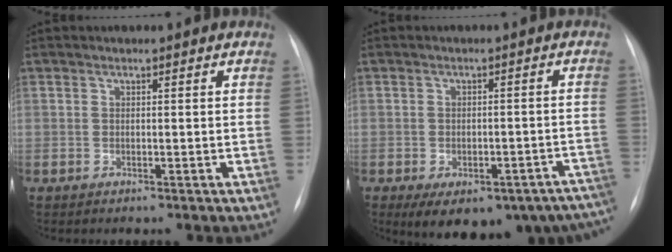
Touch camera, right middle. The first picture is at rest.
{"total": 18.6, "force": [-14.1, 8.5, 8.7], "torque": [-0.091, 0.021, -0.157]}